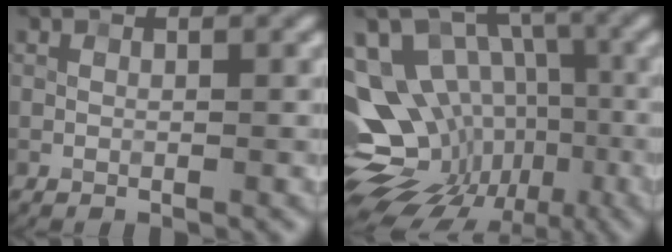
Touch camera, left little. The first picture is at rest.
{"total": 14.9, "force": [-4.4, 12.0, 7.7], "torque": [-0.144, 0.010, -0.060]}